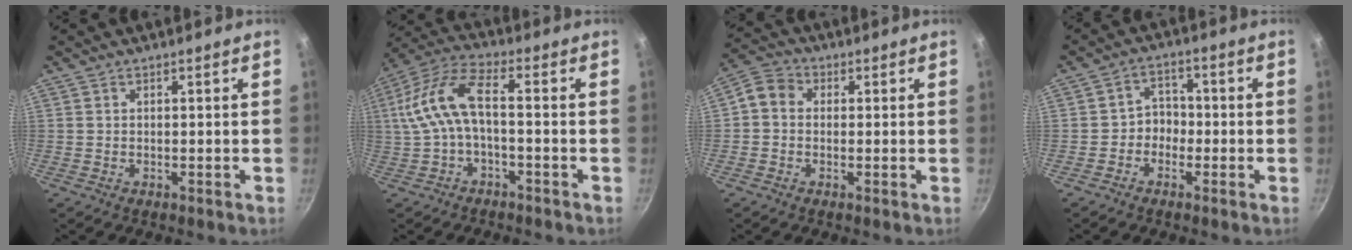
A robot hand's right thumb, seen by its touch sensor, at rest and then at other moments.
{"total": 10.7, "force": [-1.6, 4.4, 9.6], "torque": [-0.213, 0.036, -0.041]}
{"total": 4.9, "force": [-0.1, 4.1, 2.6], "torque": [-0.043, 0.016, -0.022]}
{"total": 4.0, "force": [-1.6, 3.3, 1.5], "torque": [0.010, 0.024, -0.033]}